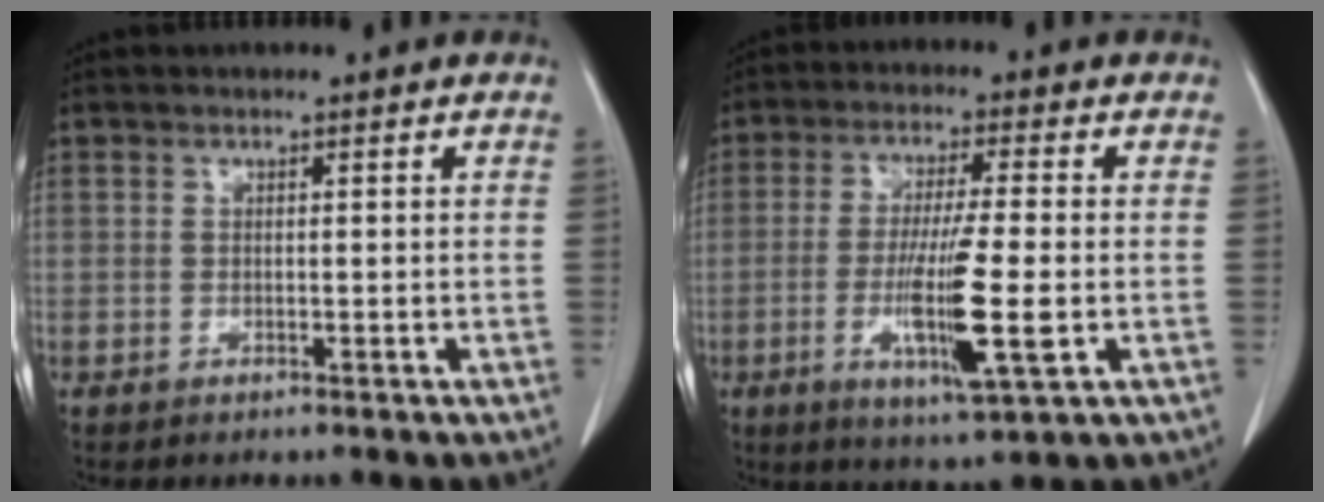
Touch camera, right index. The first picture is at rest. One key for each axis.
{"total": 11.2, "fx": -2.6, "fy": 0.3, "fz": 10.9, "tx": -0.200, "ty": -0.023, "tz": -0.048}